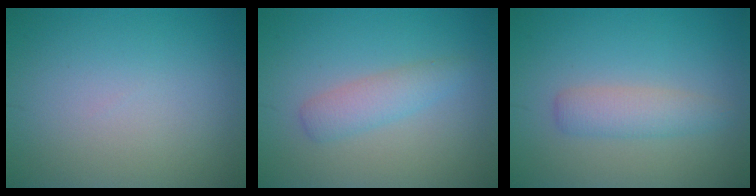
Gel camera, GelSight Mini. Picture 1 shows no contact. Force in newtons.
{"total": 2.4, "press": 2.4, "slide": 0.0}
{"total": 2.5, "press": 2.5, "slide": 0.0}